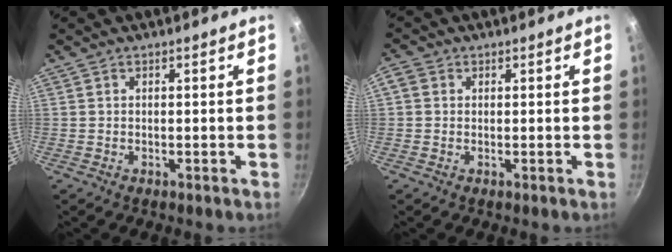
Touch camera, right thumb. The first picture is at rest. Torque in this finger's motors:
{"motor_torque": [-1.02, 1.09, -0.01, 0.05, 0.08]}